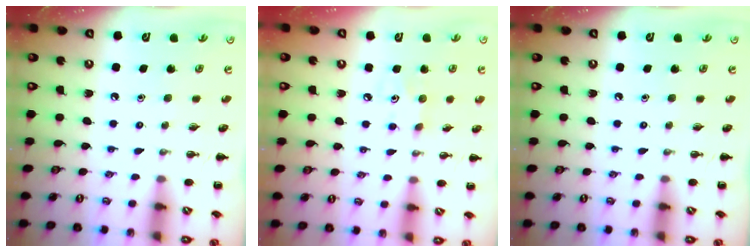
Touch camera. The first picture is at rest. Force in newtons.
{"total": 3.7, "press": 3.6, "slide": 0.8}
{"total": 0.0}